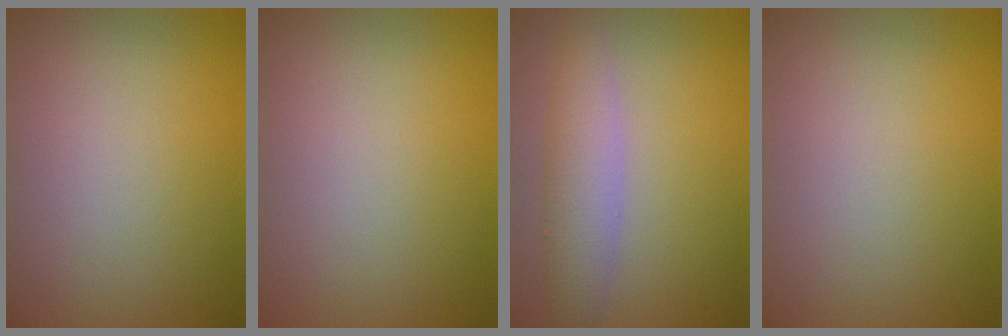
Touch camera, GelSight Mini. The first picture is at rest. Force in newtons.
{"total": 0.0}
{"total": 3.7, "press": 3.7, "slide": 0.1}
{"total": 0.0}